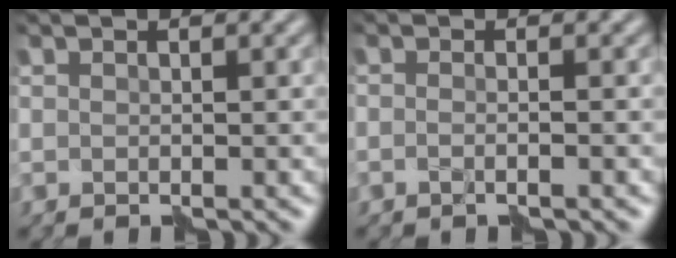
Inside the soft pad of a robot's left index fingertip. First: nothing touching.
{"total": 2.5, "force": [0.2, 1.4, 2.0], "torque": [0.001, 0.000, -0.026]}